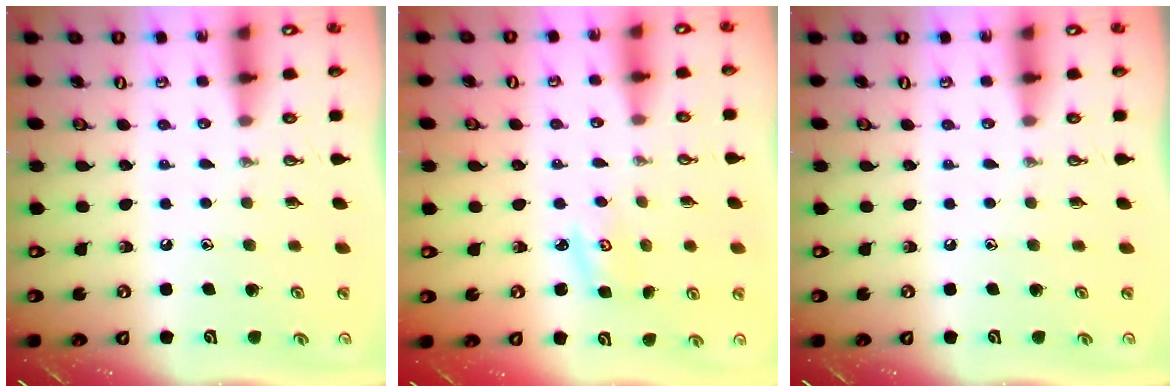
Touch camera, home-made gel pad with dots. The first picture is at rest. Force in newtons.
{"total": 2.9, "press": 2.9, "slide": 0.3}
{"total": 0.0}